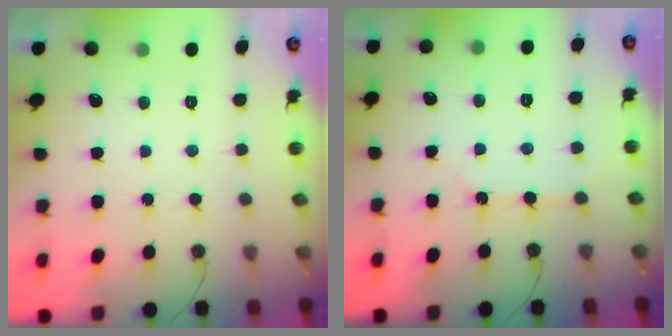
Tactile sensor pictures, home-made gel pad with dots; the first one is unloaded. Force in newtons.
{"total": 3.1, "press": 3.1, "slide": 0.4}